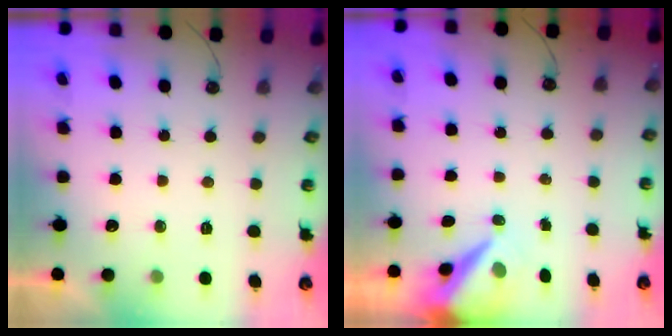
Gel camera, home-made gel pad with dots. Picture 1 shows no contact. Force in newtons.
{"total": 7.4, "press": 7.4, "slide": 1.0}